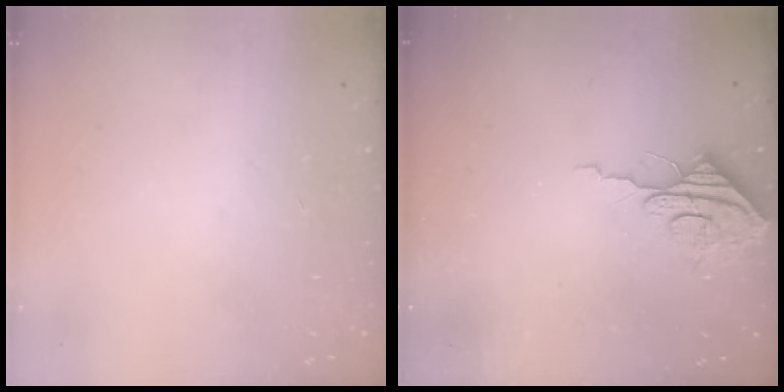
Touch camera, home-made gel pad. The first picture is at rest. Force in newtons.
{"total": 8.2, "press": 8.1, "slide": 0.6}